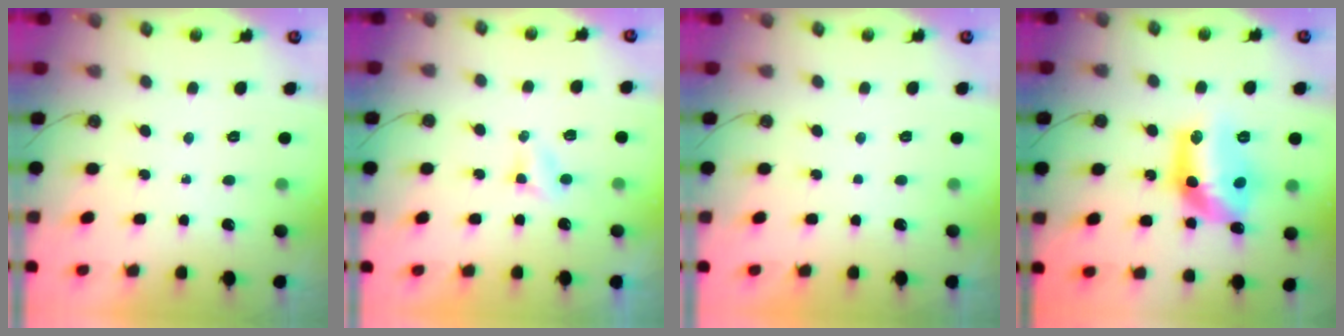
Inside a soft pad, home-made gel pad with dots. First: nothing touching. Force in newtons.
{"total": 3.3, "press": 3.3, "slide": 0.4}
{"total": 0.0}
{"total": 15.6, "press": 15.5, "slide": 1.0}